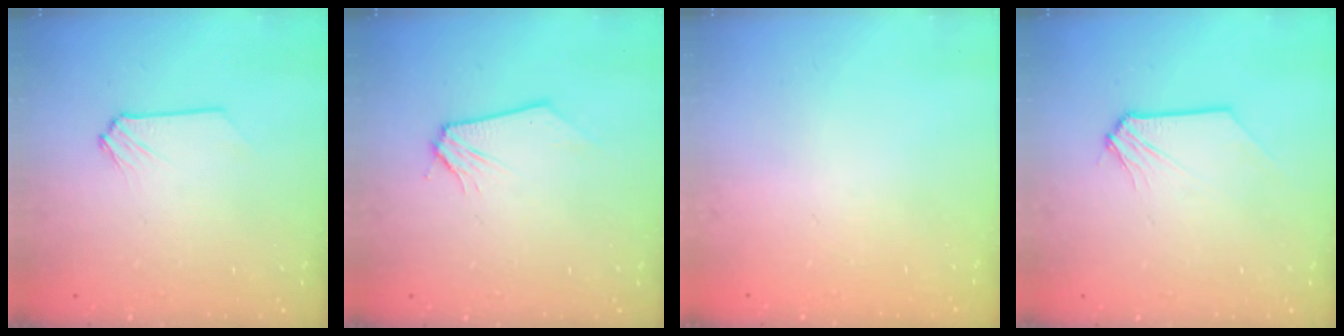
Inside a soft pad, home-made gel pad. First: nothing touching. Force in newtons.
{"total": 0.0}
{"total": 0.7, "press": 0.7, "slide": 0.1}
{"total": 0.8, "press": 0.8, "slide": 0.1}